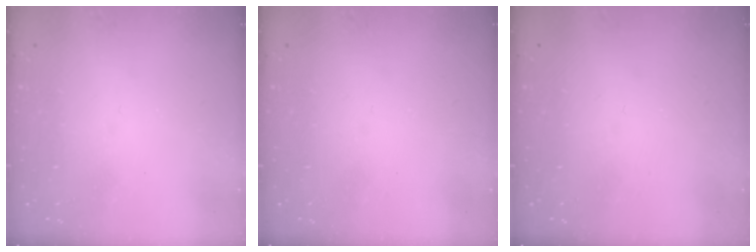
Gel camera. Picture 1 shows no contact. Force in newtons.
{"total": 0.0}
{"total": 0.0}